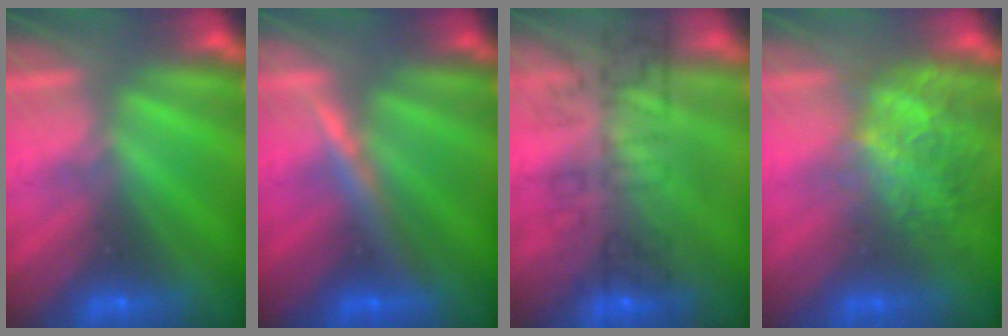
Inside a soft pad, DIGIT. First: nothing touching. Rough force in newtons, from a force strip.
{"total": 3.4}
{"total": 10.2}
{"total": 3.4}